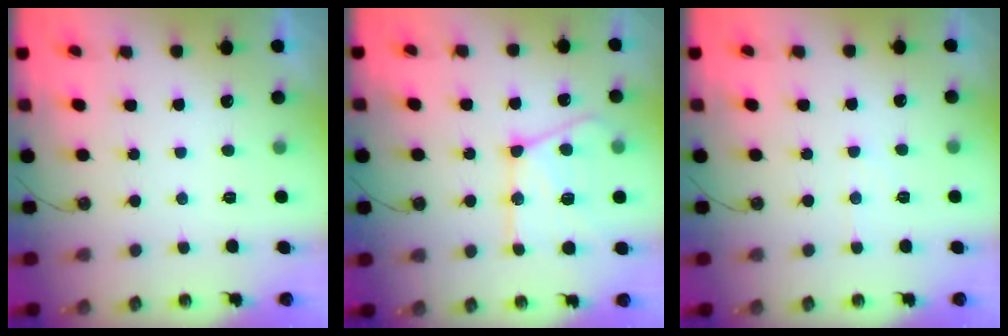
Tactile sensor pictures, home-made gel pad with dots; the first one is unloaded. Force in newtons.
{"total": 18.4, "press": 18.3, "slide": 1.4}
{"total": 4.5, "press": 4.5, "slide": 0.2}